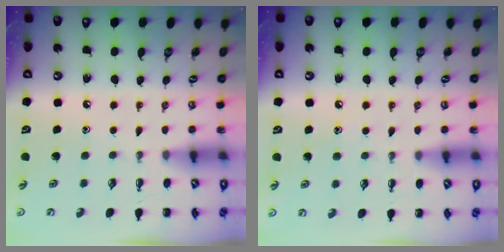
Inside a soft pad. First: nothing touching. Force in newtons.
{"total": 6.0, "press": 5.7, "slide": 1.8}